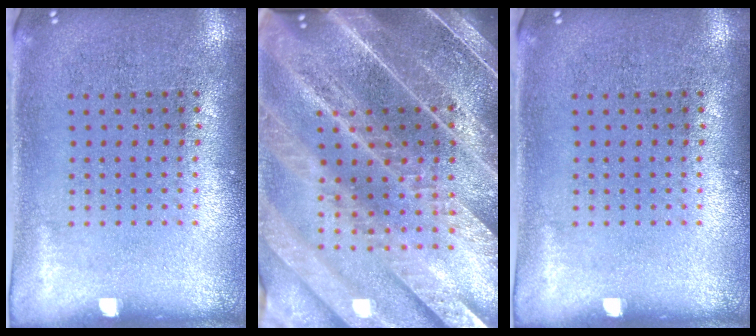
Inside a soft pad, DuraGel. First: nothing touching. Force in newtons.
{"total": 5.5, "press": 4.7, "slide": 2.8}
{"total": 0.0}